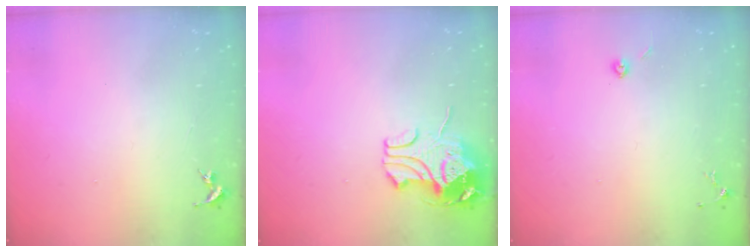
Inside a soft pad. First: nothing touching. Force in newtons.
{"total": 11.6, "press": 11.5, "slide": 1.5}
{"total": 3.1, "press": 3.0, "slide": 1.0}